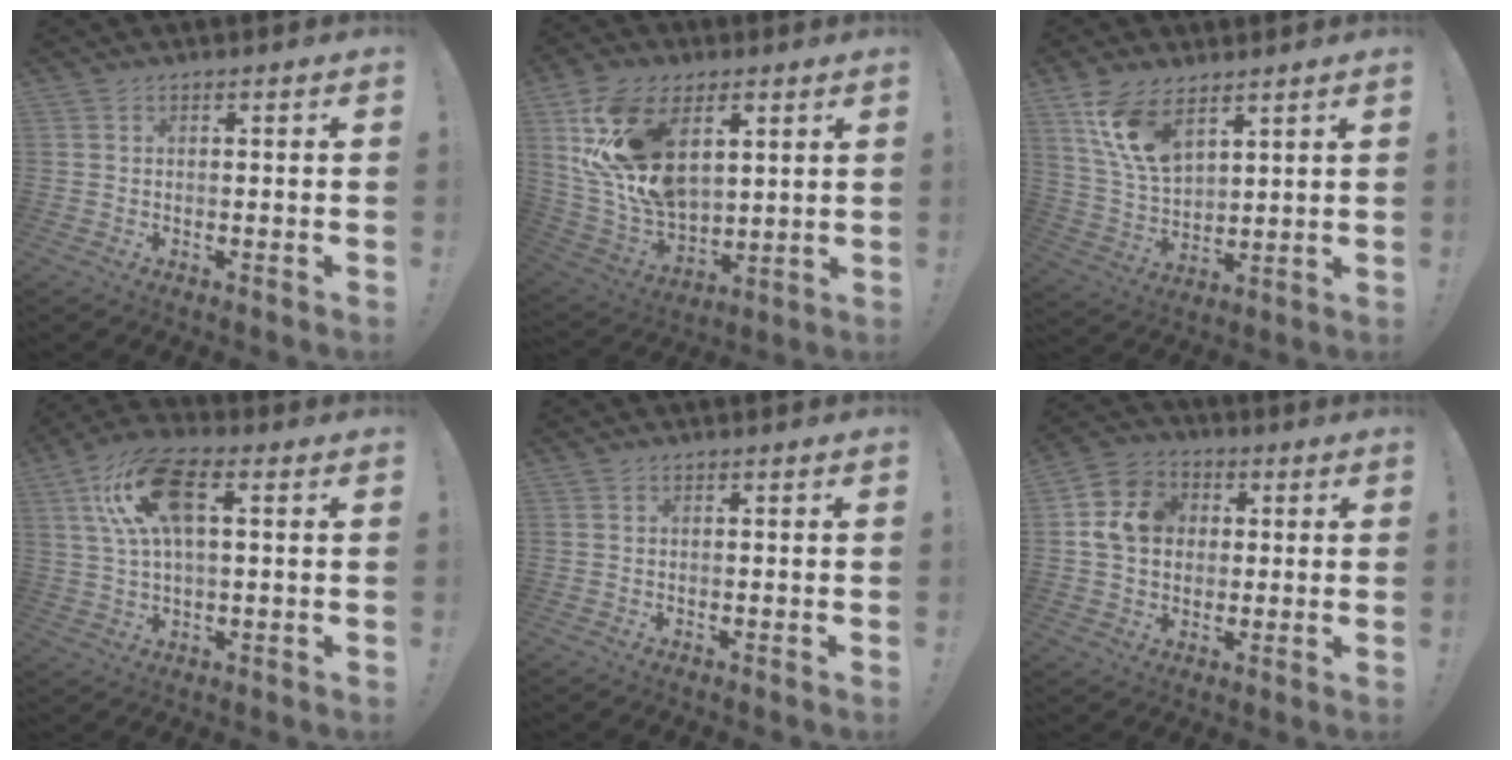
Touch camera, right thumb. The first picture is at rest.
{"total": 20.8, "force": [8.6, 13.2, 13.5], "torque": [-0.280, -0.044, 0.158]}
{"total": 12.9, "force": [8.0, 6.6, 7.6], "torque": [-0.157, -0.038, 0.151]}
{"total": 16.1, "force": [4.2, 7.6, 13.5], "torque": [-0.264, 0.009, 0.076]}
{"total": 0.0}
{"total": 11.5, "force": [1.9, 9.9, 5.6], "torque": [-0.094, 0.011, 0.042]}